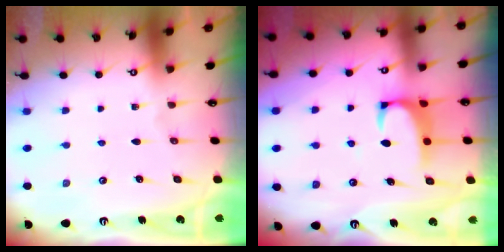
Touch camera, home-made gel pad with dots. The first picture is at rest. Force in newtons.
{"total": 2.5, "press": 2.4, "slide": 0.8}